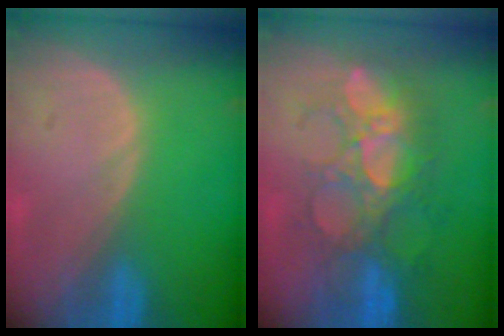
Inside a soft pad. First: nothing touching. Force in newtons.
{"total": 8.9, "press": 8.7, "slide": 1.6}